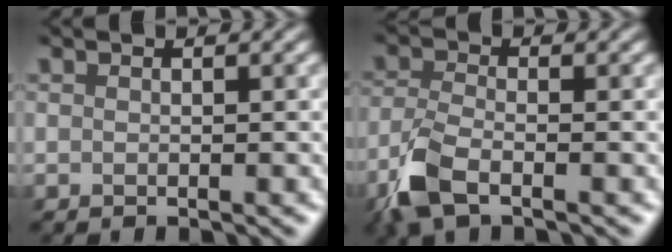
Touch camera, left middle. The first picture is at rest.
{"total": 4.4, "force": [-3.0, 1.7, 2.7], "torque": [-0.076, -0.009, -0.072]}